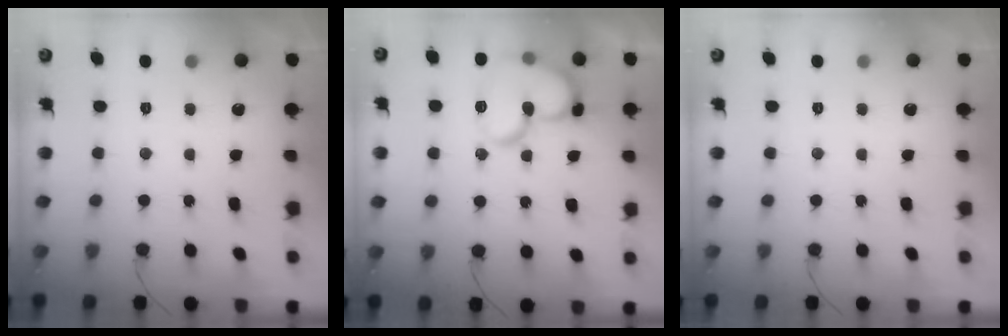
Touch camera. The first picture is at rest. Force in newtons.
{"total": 17.2, "press": 17.1, "slide": 2.0}
{"total": 0.0}